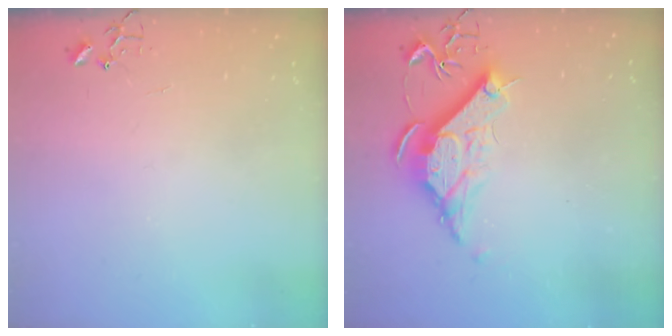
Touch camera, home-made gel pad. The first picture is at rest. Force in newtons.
{"total": 10.8, "press": 10.8, "slide": 0.3}